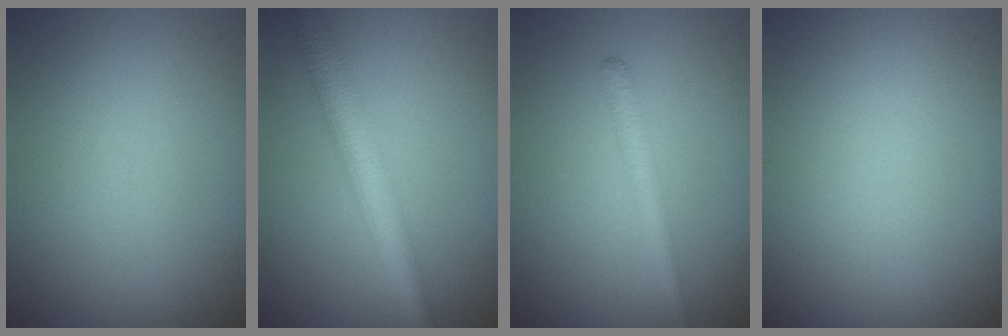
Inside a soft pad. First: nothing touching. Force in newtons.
{"total": 4.8, "press": 4.8, "slide": 0.0}
{"total": 1.9, "press": 1.8, "slide": 0.1}
{"total": 0.0}